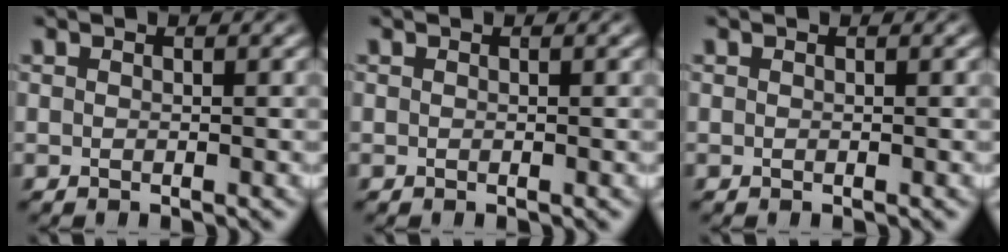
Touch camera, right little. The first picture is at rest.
{"total": 0.0}
{"total": 0.0}